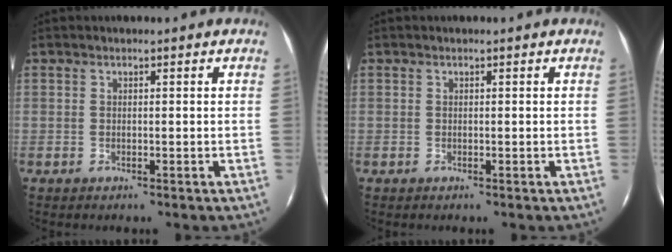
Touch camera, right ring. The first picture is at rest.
{"total": 0.0}